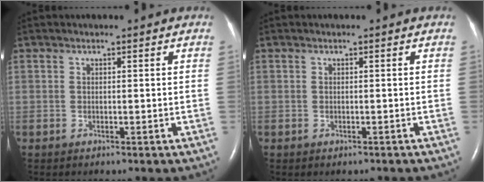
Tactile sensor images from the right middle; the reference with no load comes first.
{"total": 0.5, "force": [-0.4, 0.3, 0.2], "torque": [-0.007, -0.001, -0.003]}